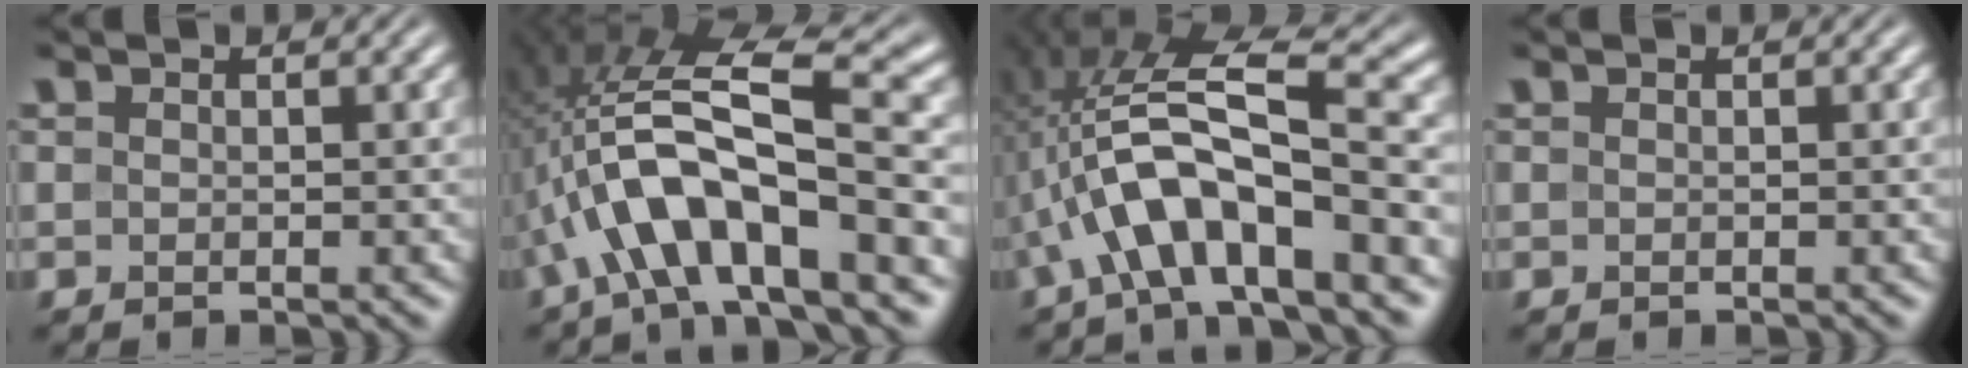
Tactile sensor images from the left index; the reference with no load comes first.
{"total": 10.1, "force": [-2.6, 2.9, 9.3], "torque": [-0.163, 0.024, -0.049]}
{"total": 9.3, "force": [-1.9, 2.8, 8.6], "torque": [-0.151, 0.020, -0.036]}
{"total": 0.0}